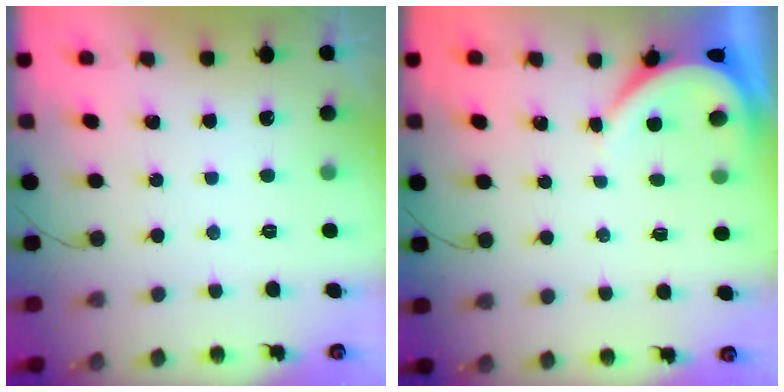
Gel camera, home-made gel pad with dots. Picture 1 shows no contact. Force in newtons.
{"total": 3.5, "press": 3.4, "slide": 0.5}